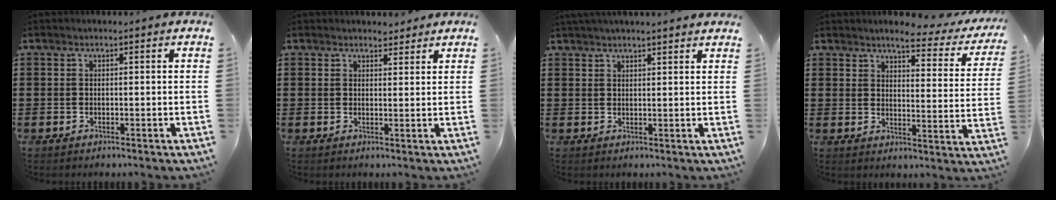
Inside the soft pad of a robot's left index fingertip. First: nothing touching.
{"total": 2.3, "force": [2.2, 0.8, 0.1], "torque": [-0.001, -0.002, 0.040]}
{"total": 2.2, "force": [2.2, -0.1, 0.4], "torque": [-0.013, -0.001, 0.042]}
{"total": 4.1, "force": [3.6, 0.2, 2.0], "torque": [-0.041, -0.026, 0.054]}